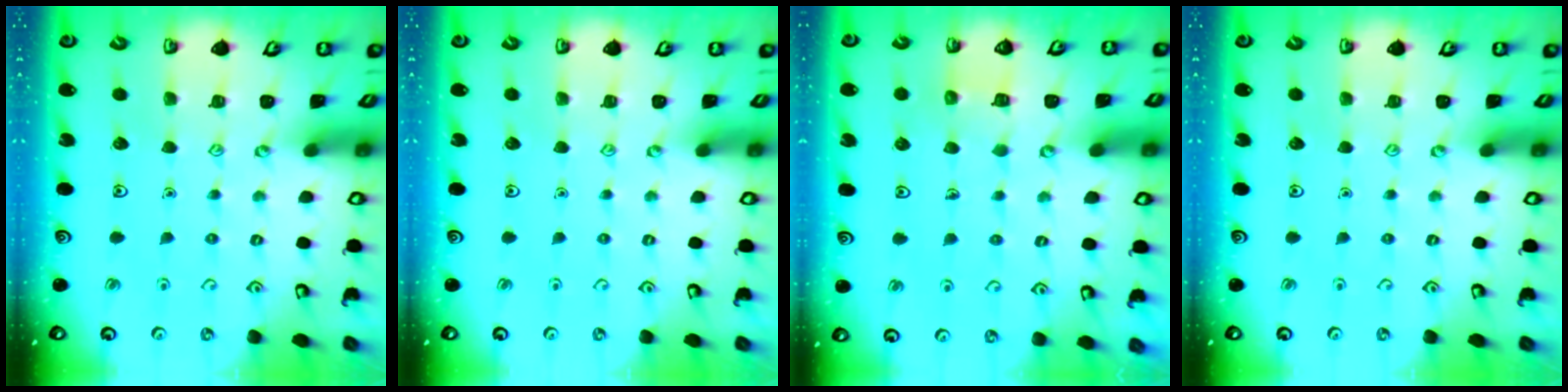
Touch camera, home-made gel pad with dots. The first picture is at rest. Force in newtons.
{"total": 0.0}
{"total": 4.0, "press": 4.0, "slide": 0.4}
{"total": 0.0}